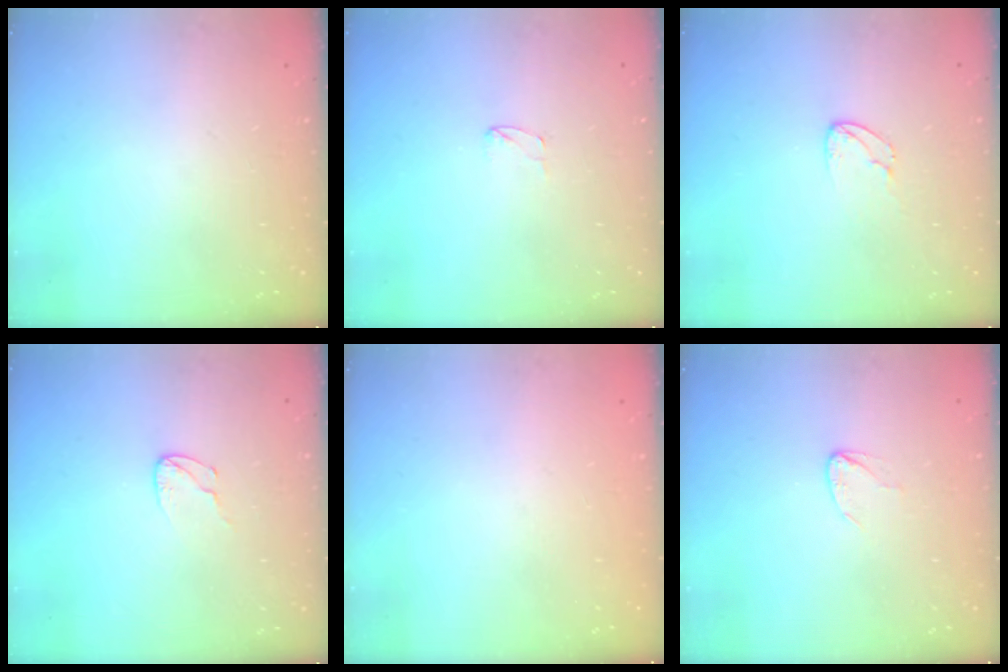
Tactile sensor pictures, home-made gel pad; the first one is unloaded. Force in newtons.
{"total": 3.7, "press": 3.7, "slide": 0.3}
{"total": 5.8, "press": 5.8, "slide": 0.4}
{"total": 5.4, "press": 5.4, "slide": 0.3}
{"total": 0.0}
{"total": 2.7, "press": 2.7, "slide": 0.3}